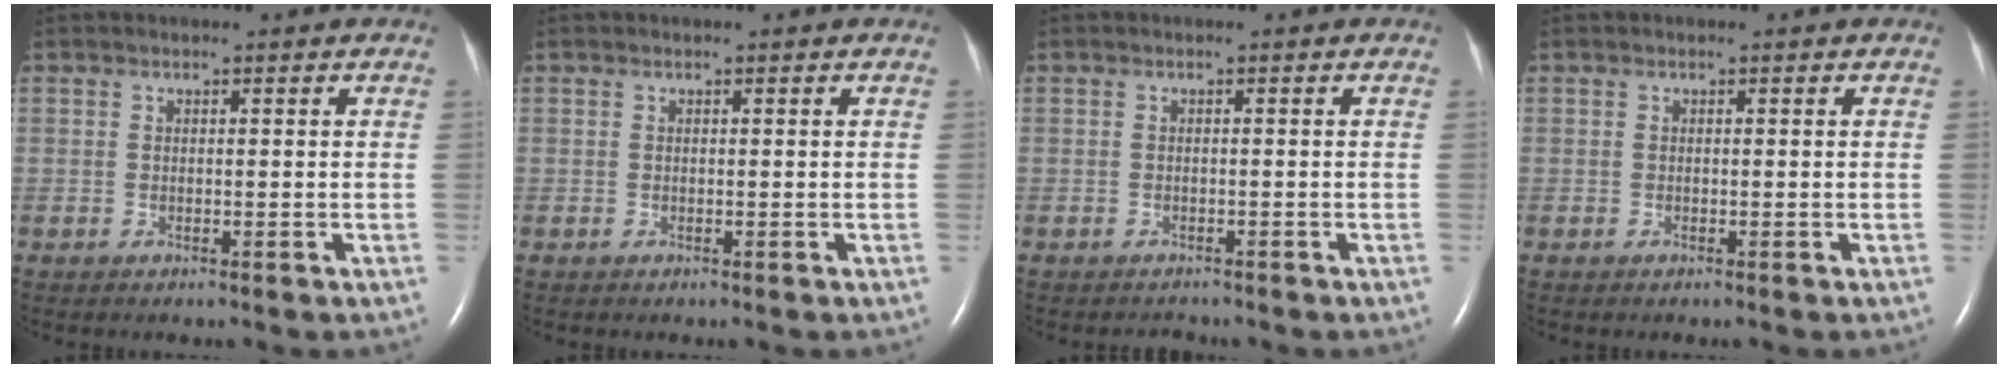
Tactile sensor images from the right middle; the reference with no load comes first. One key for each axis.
{"total": 0.0}
{"total": 0.9, "fx": -0.9, "fy": 0.2, "fz": -0.2, "tx": -0.003, "ty": -0.005, "tz": -0.012}
{"total": 0.0}